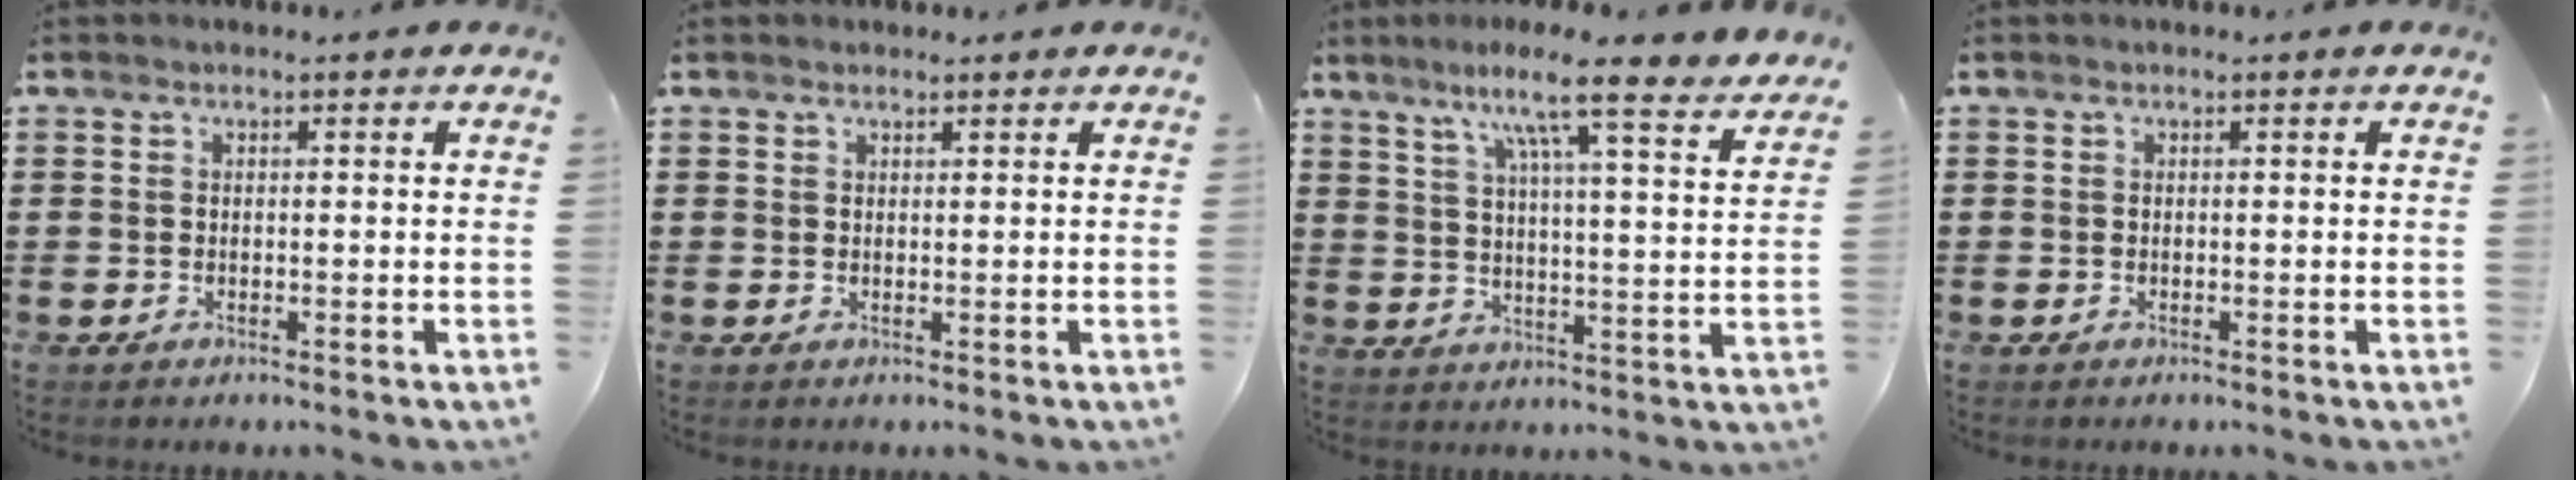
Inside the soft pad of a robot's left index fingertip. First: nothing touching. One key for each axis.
{"total": 0.8, "fx": 0.7, "fy": 0.2, "fz": 0.1, "tx": -0.004, "ty": 0.000, "tz": 0.015}
{"total": 9.7, "fx": 7.8, "fy": -0.1, "fz": 5.8, "tx": -0.116, "ty": -0.050, "tz": 0.122}
{"total": 0.0}